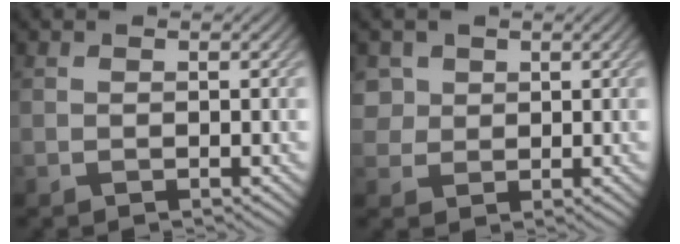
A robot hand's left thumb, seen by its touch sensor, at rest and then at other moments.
{"total": 2.8, "force": [1.1, 2.5, 0.7], "torque": [-0.026, -0.006, 0.025]}